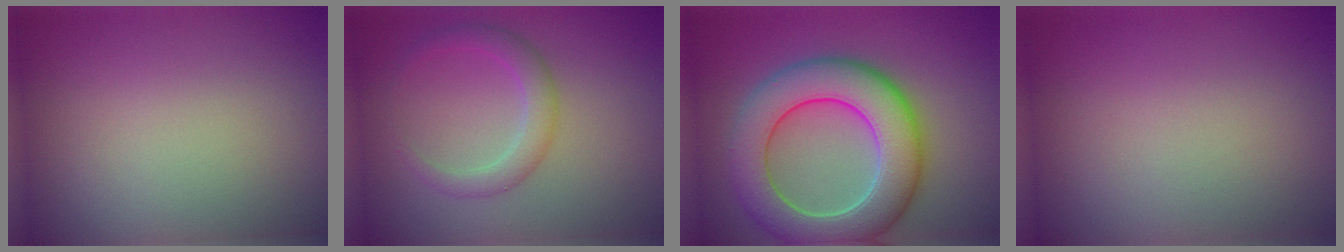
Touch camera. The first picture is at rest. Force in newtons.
{"total": 2.5, "press": 2.5, "slide": 0.1}
{"total": 9.4, "press": 9.3, "slide": 0.8}
{"total": 0.0}